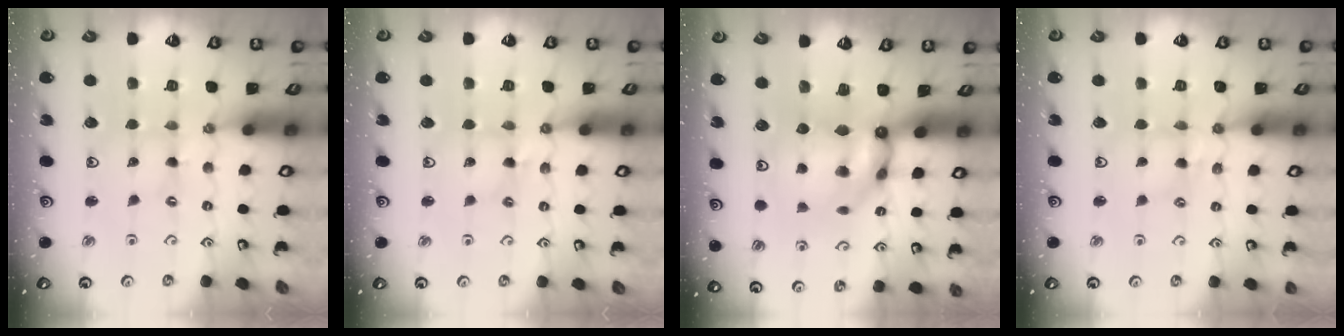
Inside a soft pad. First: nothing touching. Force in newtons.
{"total": 2.7, "press": 2.7, "slide": 0.2}
{"total": 10.3, "press": 10.2, "slide": 0.7}
{"total": 3.5, "press": 3.5, "slide": 0.3}